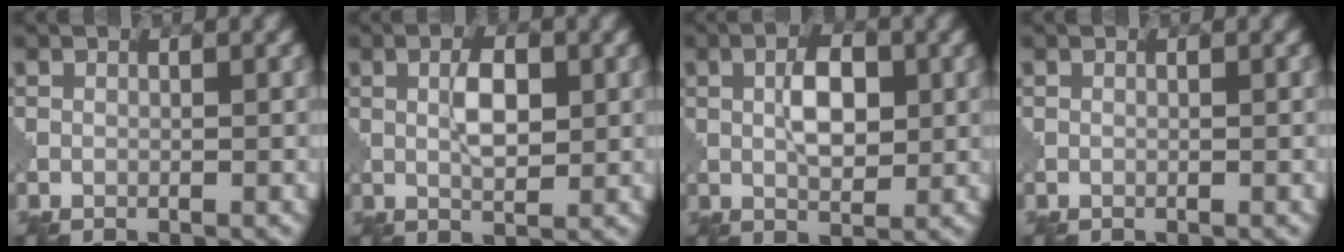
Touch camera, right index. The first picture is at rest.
{"total": 3.0, "force": [0.8, 1.2, 2.7], "torque": [-0.051, 0.002, 0.015]}
{"total": 3.8, "force": [0.8, 1.9, 3.2], "torque": [-0.059, 0.003, 0.014]}
{"total": 0.0}